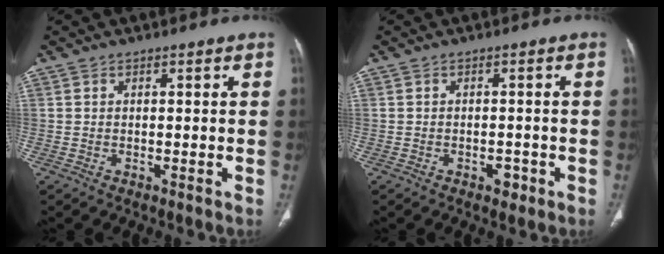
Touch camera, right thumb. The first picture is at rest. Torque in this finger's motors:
{"motor_torque": [2.19, 2.02, 0.28, -0.59, -0.02]}